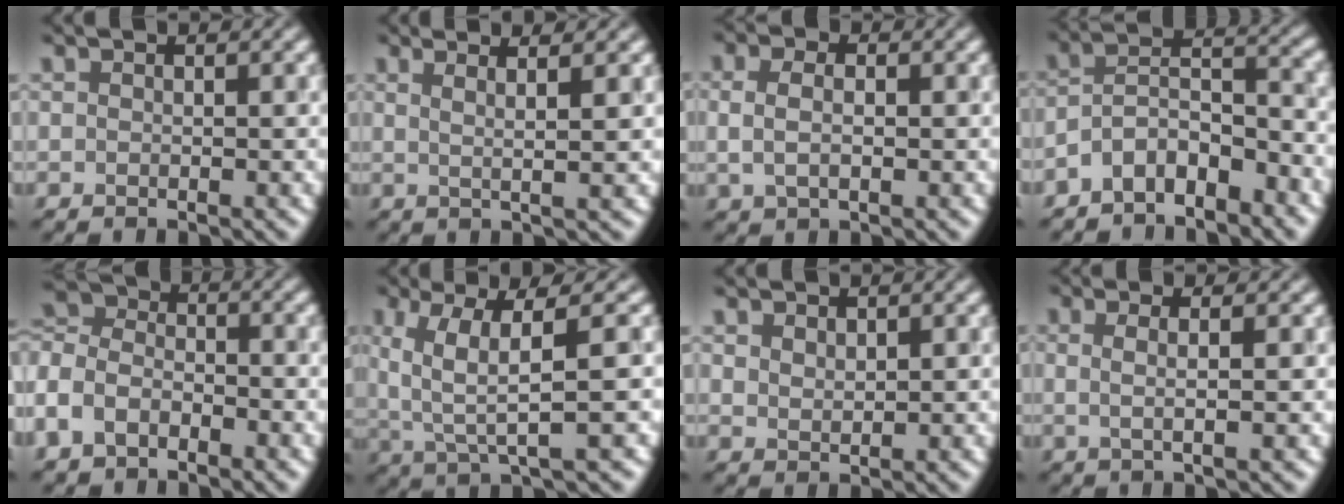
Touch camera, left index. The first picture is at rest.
{"total": 3.7, "force": [2.1, 0.9, 3.0], "torque": [-0.036, 0.015, 0.007]}
{"total": 1.9, "force": [0.0, 1.2, 1.5], "torque": [-0.040, -0.002, 0.003]}
{"total": 5.3, "force": [-4.0, 1.9, 2.9], "torque": [-0.050, 0.009, -0.071]}
{"total": 5.0, "force": [-3.1, 3.1, 2.5], "torque": [-0.059, 0.009, -0.070]}
{"total": 5.7, "force": [1.0, 1.1, 5.5], "torque": [-0.109, -0.003, 0.029]}
{"total": 1.0, "force": [0.7, 0.6, 0.4], "torque": [-0.008, -0.003, 0.025]}
{"total": 2.6, "force": [0.6, 0.9, 2.4], "torque": [-0.034, 0.003, -0.007]}